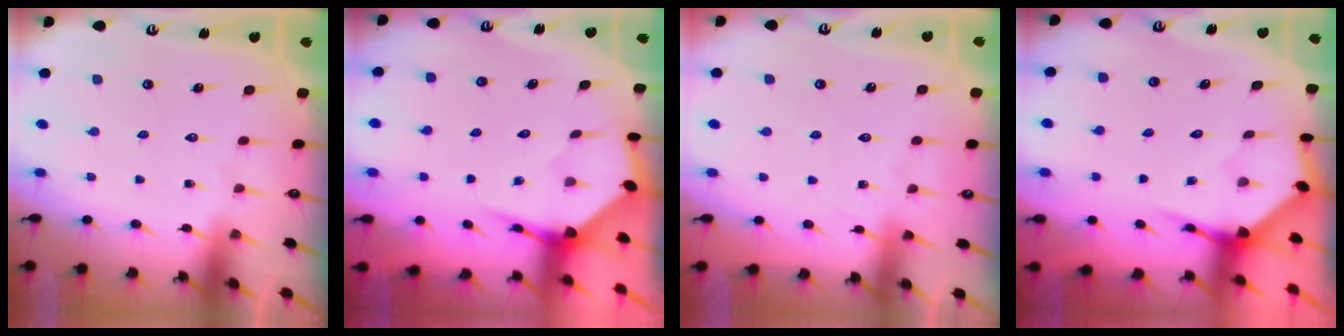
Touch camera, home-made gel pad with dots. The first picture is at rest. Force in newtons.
{"total": 3.9, "press": 3.8, "slide": 0.5}
{"total": 3.0, "press": 2.9, "slide": 0.4}
{"total": 4.0, "press": 3.9, "slide": 0.5}